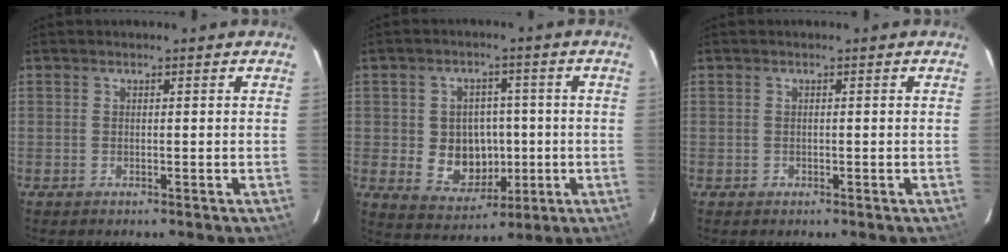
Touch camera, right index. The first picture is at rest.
{"total": 9.6, "force": [-1.2, 8.1, 4.9], "torque": [-0.111, 0.007, 0.000]}
{"total": 0.5, "force": [-0.2, 0.5, 0.1], "torque": [0.003, 0.001, 0.001]}